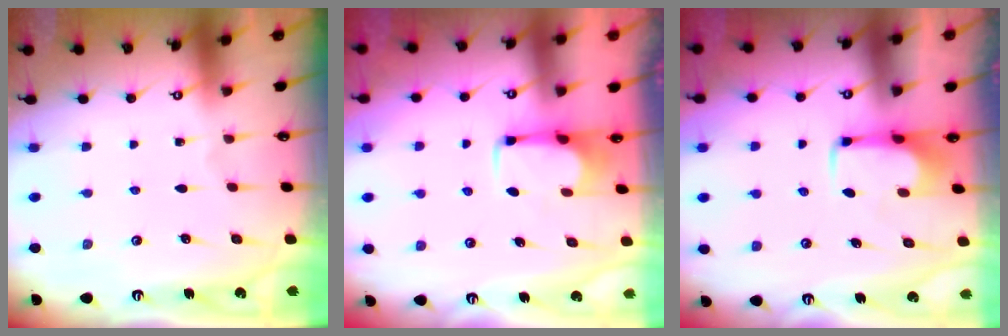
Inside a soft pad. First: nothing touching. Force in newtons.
{"total": 2.8, "press": 2.8, "slide": 0.5}
{"total": 2.1, "press": 2.1, "slide": 0.5}